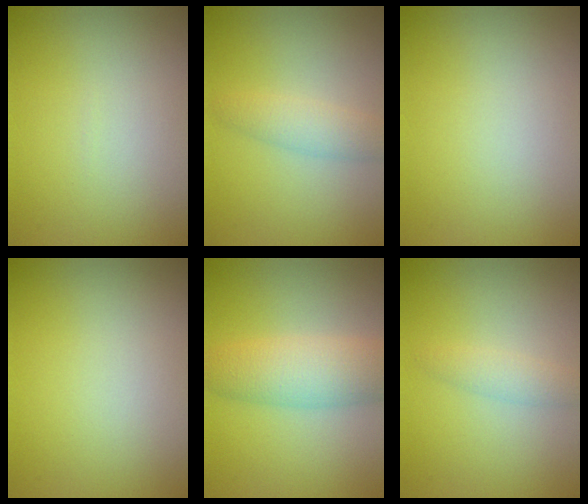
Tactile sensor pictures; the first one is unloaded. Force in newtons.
{"total": 2.2, "press": 2.2, "slide": 0.0}
{"total": 0.0}
{"total": 0.0}
{"total": 5.0, "press": 5.0, "slide": 0.1}
{"total": 1.5, "press": 1.5, "slide": 0.0}